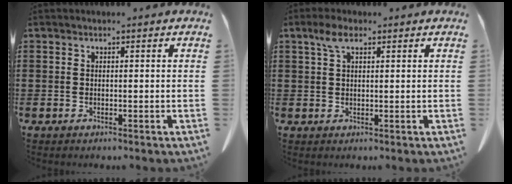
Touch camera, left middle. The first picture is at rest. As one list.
[{"total": 3.2, "force": [1.6, 1.2, 2.5], "torque": [-0.056, 0.006, 0.028]}]